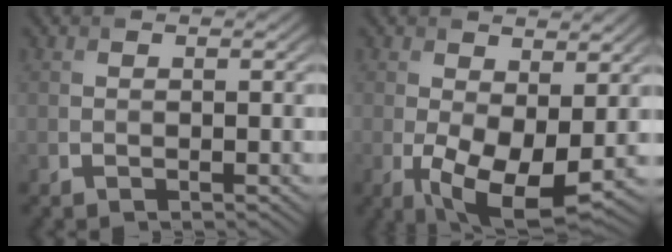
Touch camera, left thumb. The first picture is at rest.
{"total": 7.9, "force": [-0.6, 4.1, 6.8], "torque": [-0.136, -0.024, 0.000]}